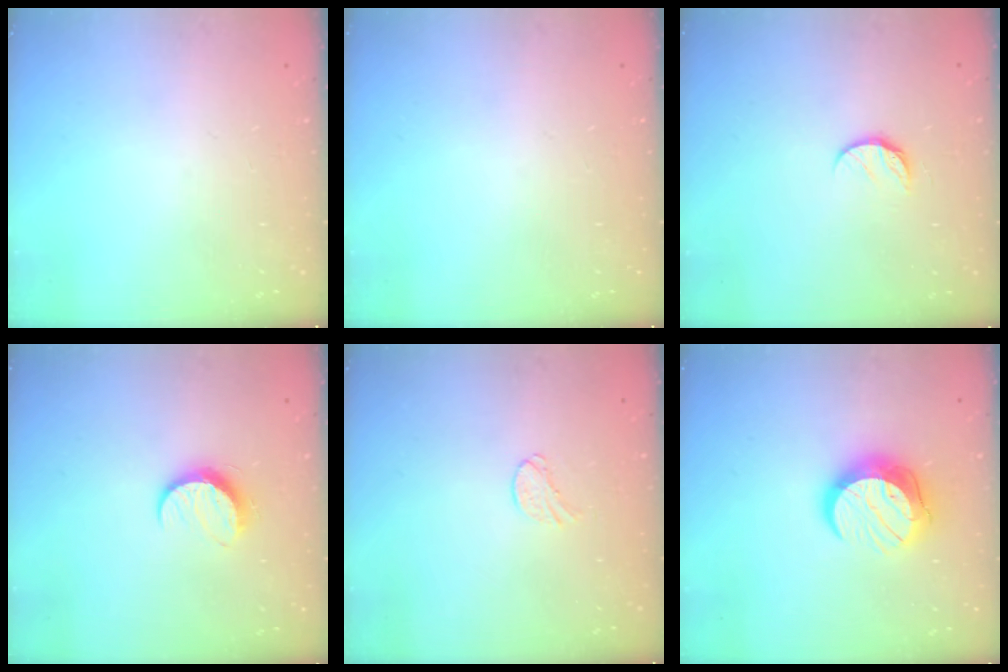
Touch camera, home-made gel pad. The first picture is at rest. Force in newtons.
{"total": 0.0}
{"total": 6.4, "press": 6.4, "slide": 0.6}
{"total": 7.2, "press": 7.1, "slide": 0.6}
{"total": 5.2, "press": 5.2, "slide": 0.5}
{"total": 12.4, "press": 12.4, "slide": 0.5}